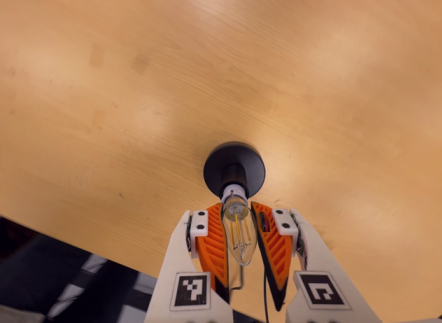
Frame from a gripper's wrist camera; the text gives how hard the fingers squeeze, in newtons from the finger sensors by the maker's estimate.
{"total": 19.6, "left": 18.9, "right": 20.4}